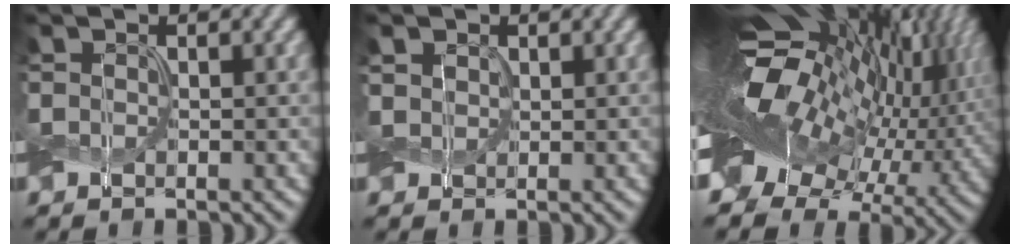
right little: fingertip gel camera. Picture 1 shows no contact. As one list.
[{"total": 1.5, "force": [0.6, 1.2, 0.6], "torque": [-0.023, -0.002, 0.008]}, {"total": 18.7, "force": [1.2, 10.2, 15.6], "torque": [-0.262, -0.003, 0.020]}]